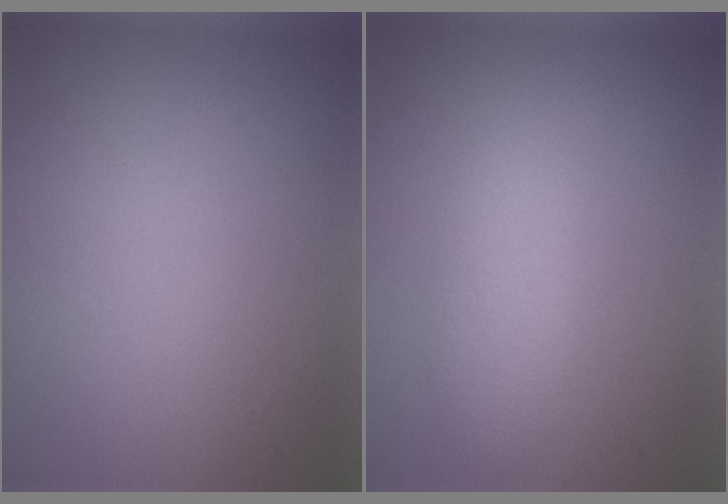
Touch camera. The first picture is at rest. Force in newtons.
{"total": 2.6, "press": 2.6, "slide": 0.1}